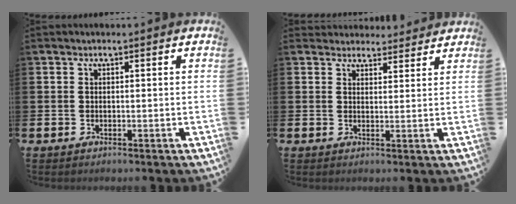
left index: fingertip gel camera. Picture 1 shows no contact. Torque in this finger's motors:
{"motor_torque": [1.08, -1.06, 0.22, 0.01]}